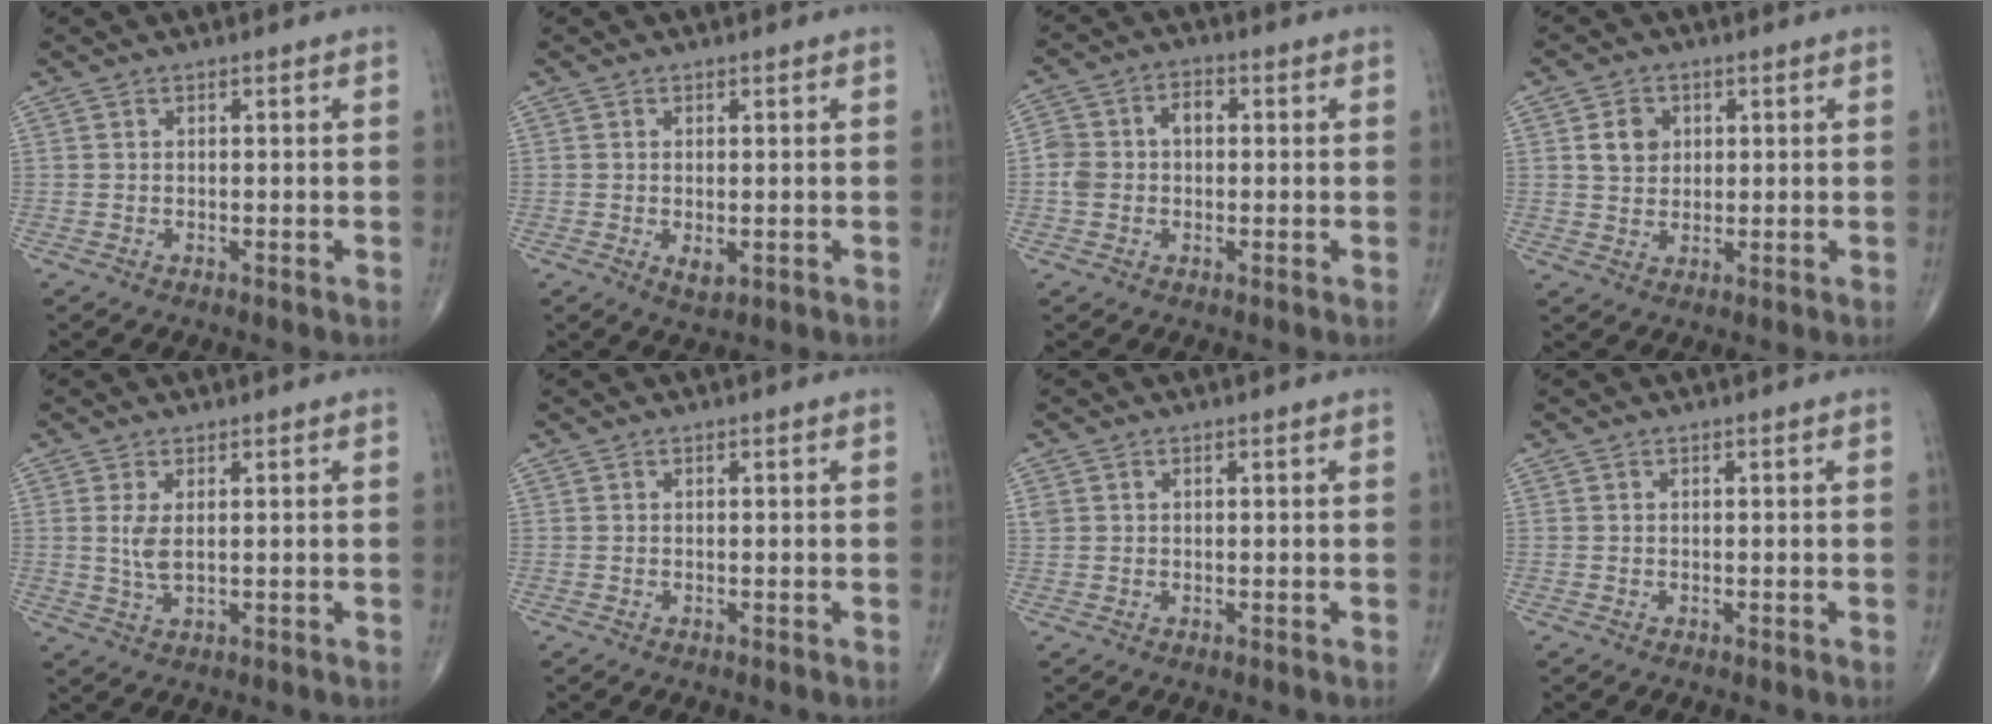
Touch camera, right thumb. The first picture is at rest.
{"total": 2.4, "force": [-0.5, 1.2, 2.0], "torque": [-0.032, -0.006, -0.004]}
{"total": 6.5, "force": [-0.1, 5.0, 4.2], "torque": [-0.077, 0.029, -0.005]}
{"total": 4.9, "force": [1.4, 4.0, 2.4], "torque": [-0.021, -0.005, 0.024]}
{"total": 3.3, "force": [0.6, 1.2, 3.1], "torque": [-0.069, -0.009, 0.019]}
{"total": 0.0}
{"total": 1.5, "force": [0.4, 1.3, 0.6], "torque": [-0.009, 0.006, 0.011]}
{"total": 0.0}